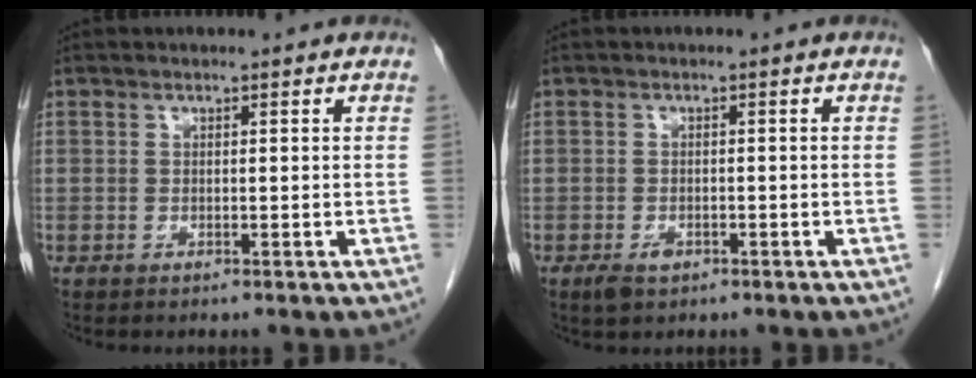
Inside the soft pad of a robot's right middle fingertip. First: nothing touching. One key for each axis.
{"total": 2.2, "fx": -1.3, "fy": 1.1, "fz": 1.5, "tx": -0.029, "ty": -0.001, "tz": -0.016}